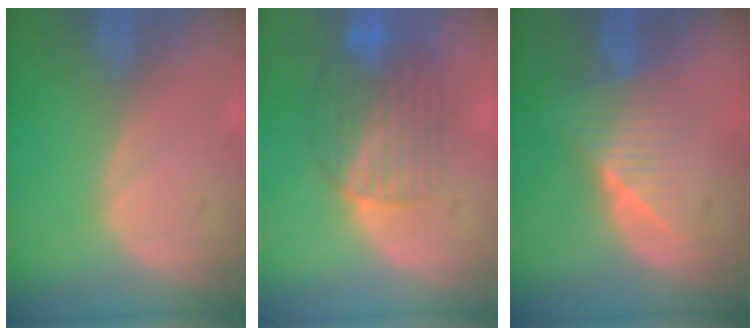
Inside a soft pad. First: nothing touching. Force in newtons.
{"total": 8.0, "press": 7.6, "slide": 2.7}
{"total": 6.2, "press": 5.7, "slide": 2.6}